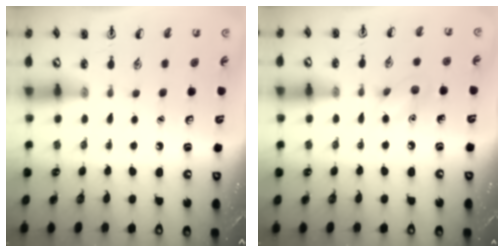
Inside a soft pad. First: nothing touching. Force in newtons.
{"total": 5.9, "press": 5.6, "slide": 1.9}